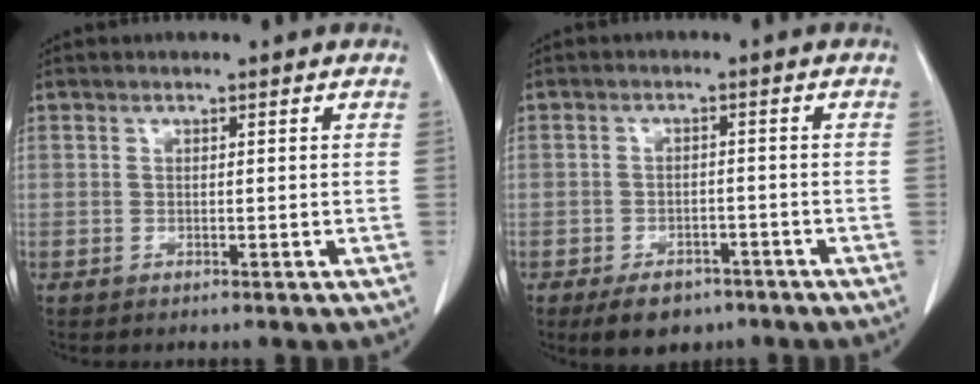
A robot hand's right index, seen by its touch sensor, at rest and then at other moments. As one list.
[{"total": 5.7, "force": [-3.9, 3.4, 2.4], "torque": [-0.037, 0.001, -0.054]}]